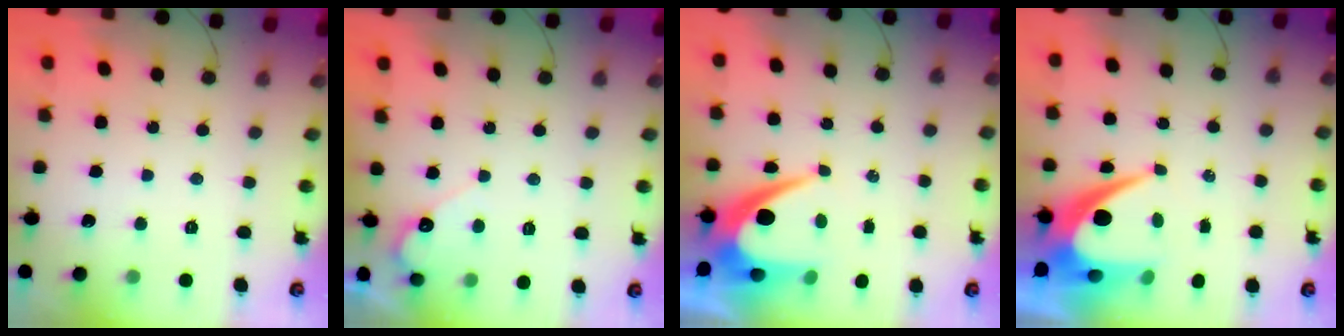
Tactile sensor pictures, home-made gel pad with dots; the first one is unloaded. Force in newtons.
{"total": 4.2, "press": 4.2, "slide": 0.2}
{"total": 9.2, "press": 9.2, "slide": 0.4}
{"total": 9.8, "press": 9.7, "slide": 0.9}